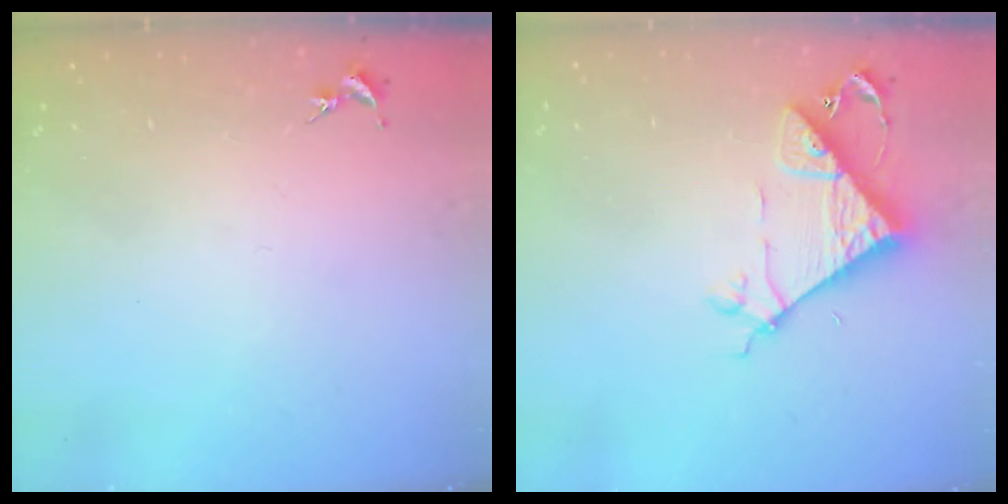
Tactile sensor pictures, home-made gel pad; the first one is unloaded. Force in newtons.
{"total": 7.7, "press": 7.7, "slide": 0.7}